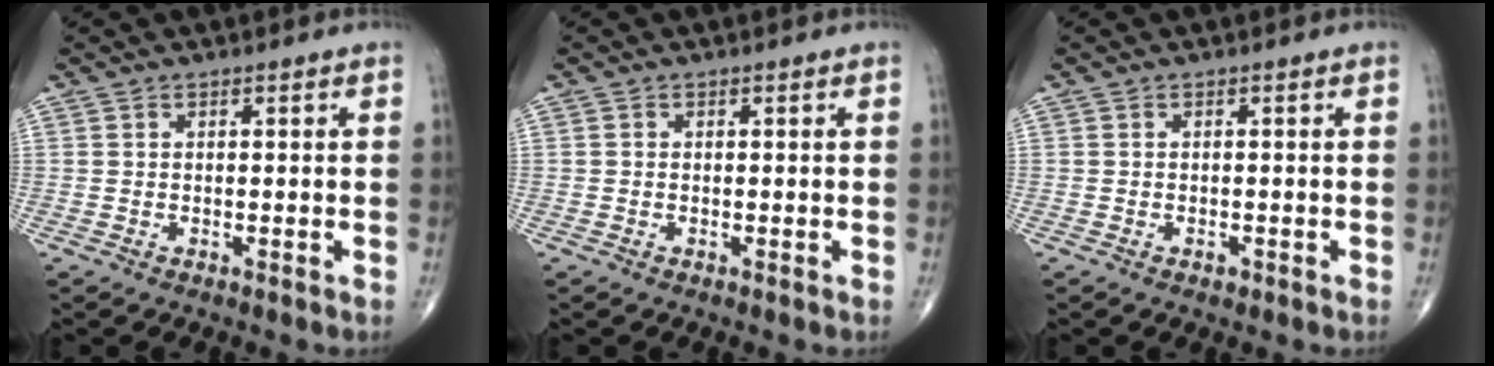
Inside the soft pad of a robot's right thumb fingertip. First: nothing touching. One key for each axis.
{"total": 0.0}
{"total": 0.7, "fx": -0.4, "fy": 0.5, "fz": 0.4, "tx": -0.003, "ty": 0.001, "tz": -0.006}